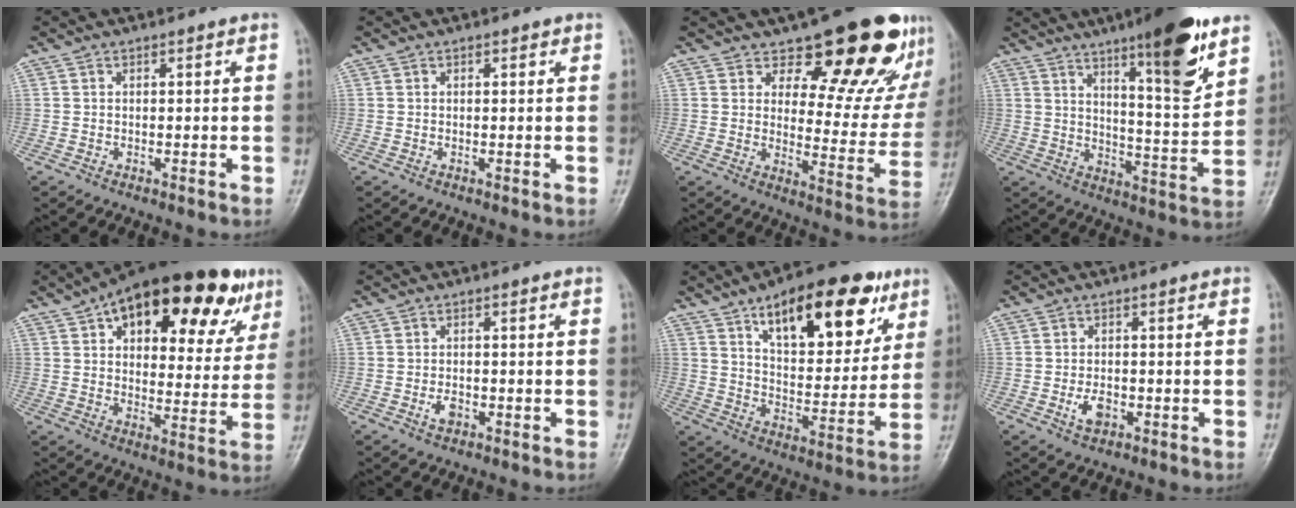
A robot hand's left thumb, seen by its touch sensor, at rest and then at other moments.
{"total": 0.9, "force": [0.5, 0.5, 0.5], "torque": [0.000, -0.001, 0.003]}
{"total": 21.4, "force": [14.3, 9.1, 12.9], "torque": [-0.115, -0.099, 0.190]}
{"total": 16.8, "force": [10.3, 3.4, 12.8], "torque": [-0.167, -0.066, 0.160]}
{"total": 26.2, "force": [14.5, 12.3, 18.1], "torque": [-0.223, -0.007, 0.209]}
{"total": 2.2, "force": [-0.8, 1.4, 1.5], "torque": [-0.024, 0.001, -0.016]}
{"total": 22.6, "force": [11.9, 10.0, 16.4], "torque": [-0.195, -0.036, 0.186]}
{"total": 3.4, "force": [-1.2, 2.1, 2.4], "torque": [-0.042, 0.001, -0.019]}